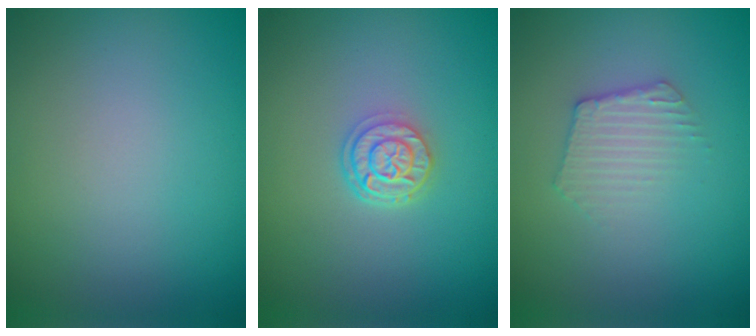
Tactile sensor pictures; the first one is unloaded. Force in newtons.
{"total": 2.9, "press": 2.3, "slide": 1.8}
{"total": 2.4, "press": 2.4, "slide": 0.3}